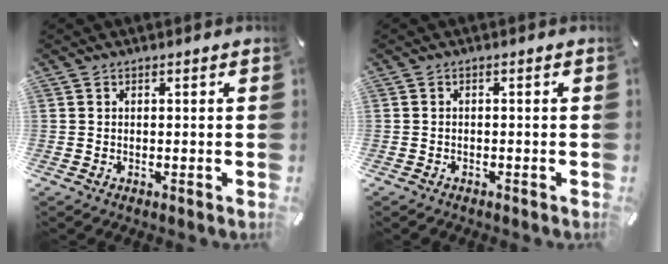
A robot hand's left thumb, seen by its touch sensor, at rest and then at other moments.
{"total": 1.0, "force": [-0.8, 0.5, 0.2], "torque": [-0.005, 0.003, -0.019]}